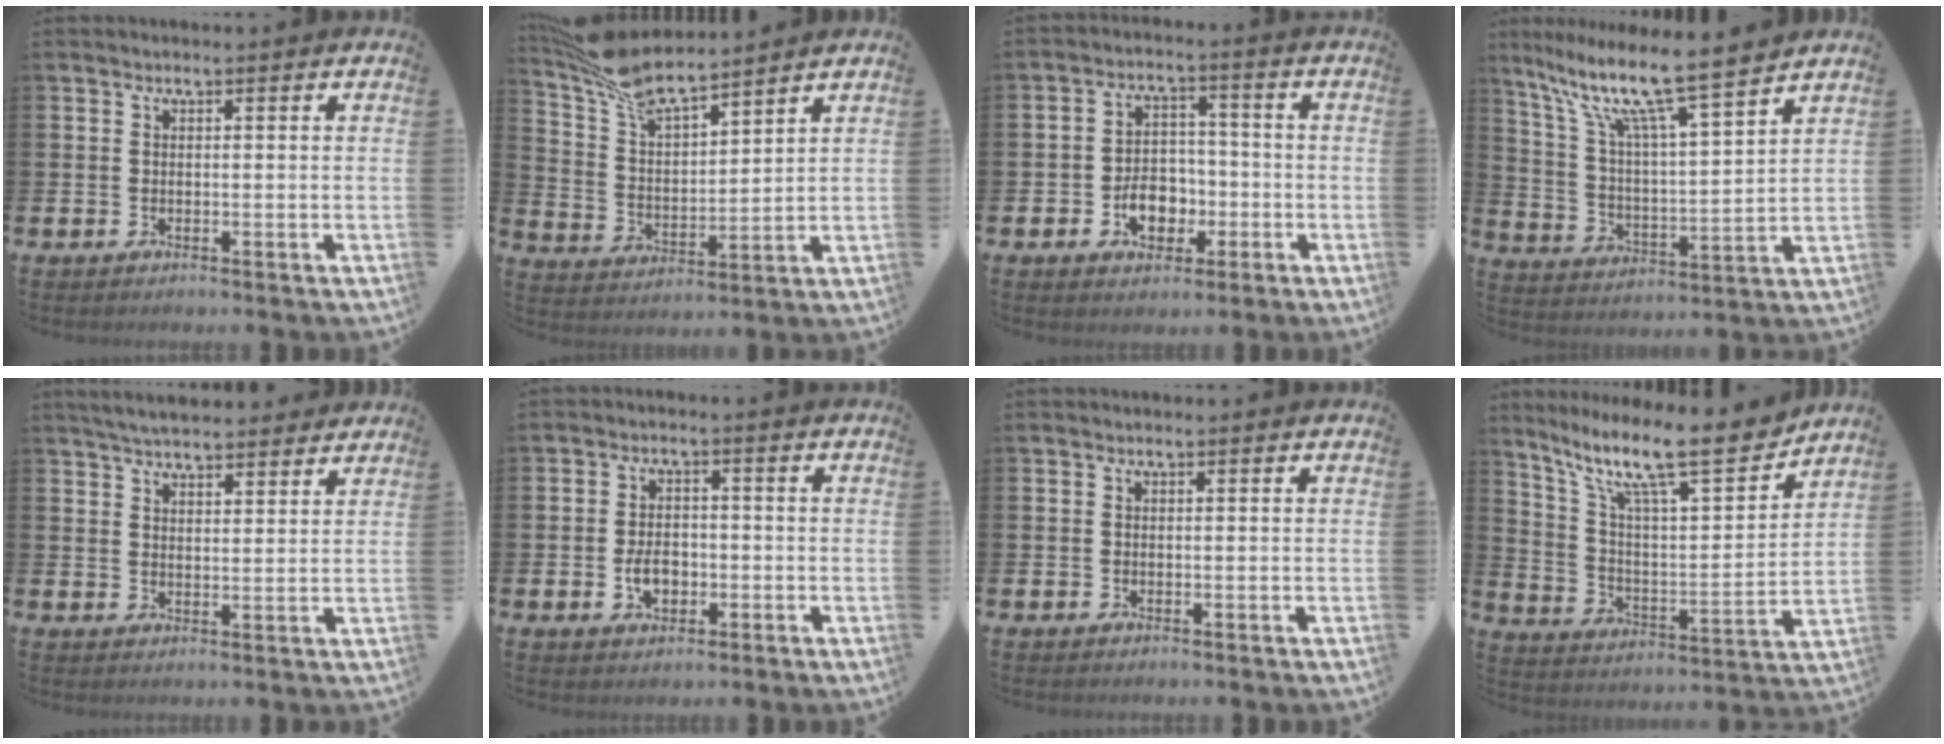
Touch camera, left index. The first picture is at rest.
{"total": 9.0, "force": [8.3, 1.7, 3.2], "torque": [-0.100, -0.042, 0.150]}
{"total": 5.4, "force": [-2.0, 3.9, 3.1], "torque": [-0.042, 0.004, -0.042]}
{"total": 11.9, "force": [9.8, 1.2, 6.5], "torque": [-0.162, -0.061, 0.164]}
{"total": 4.5, "force": [4.4, 0.7, 0.6], "torque": [-0.025, -0.018, 0.081]}
{"total": 3.5, "force": [-1.0, 2.4, 2.4], "torque": [-0.037, 0.000, -0.021]}
{"total": 0.0}
{"total": 13.7, "force": [11.3, 2.9, 7.2], "torque": [-0.164, -0.075, 0.188]}